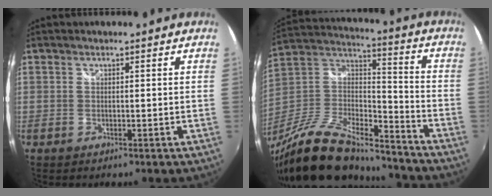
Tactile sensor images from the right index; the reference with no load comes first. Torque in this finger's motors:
{"motor_torque": [1.34, -0.80, 0.28, 0.15]}